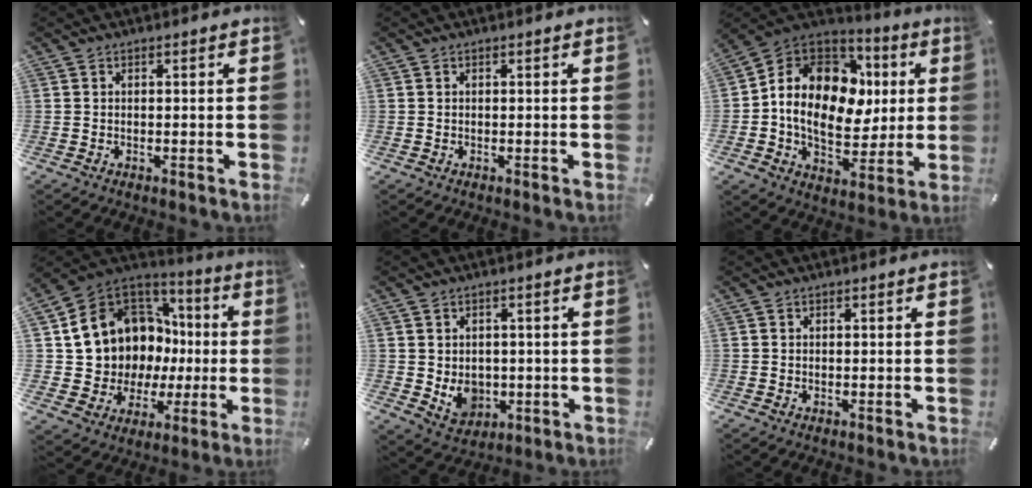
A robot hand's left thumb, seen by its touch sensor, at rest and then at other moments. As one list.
[{"total": 0.0}, {"total": 16.3, "force": [1.4, 13.1, 9.6], "torque": [-0.179, -0.003, 0.027]}, {"total": 12.4, "force": [4.1, 11.3, 2.8], "torque": [-0.057, -0.059, 0.097]}, {"total": 6.1, "force": [-0.3, 5.4, 2.6], "torque": [-0.033, -0.003, -0.004]}, {"total": 0.0}]